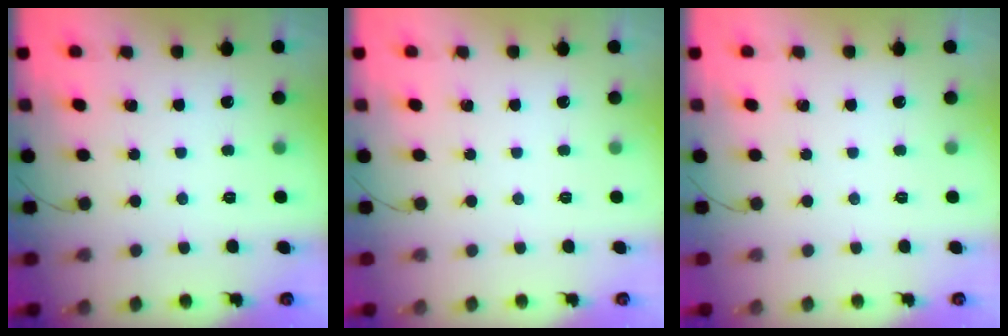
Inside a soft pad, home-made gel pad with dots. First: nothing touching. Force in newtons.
{"total": 0.0}
{"total": 0.0}